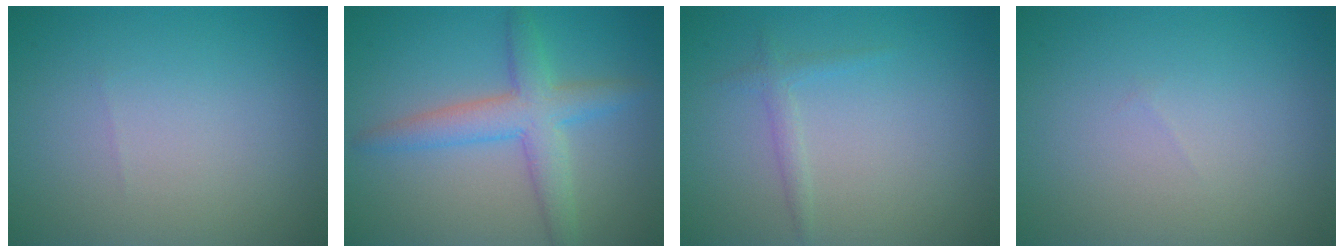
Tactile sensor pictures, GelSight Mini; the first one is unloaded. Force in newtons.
{"total": 4.5, "press": 4.5, "slide": 0.1}
{"total": 1.2, "press": 1.2, "slide": 0.1}
{"total": 0.0}